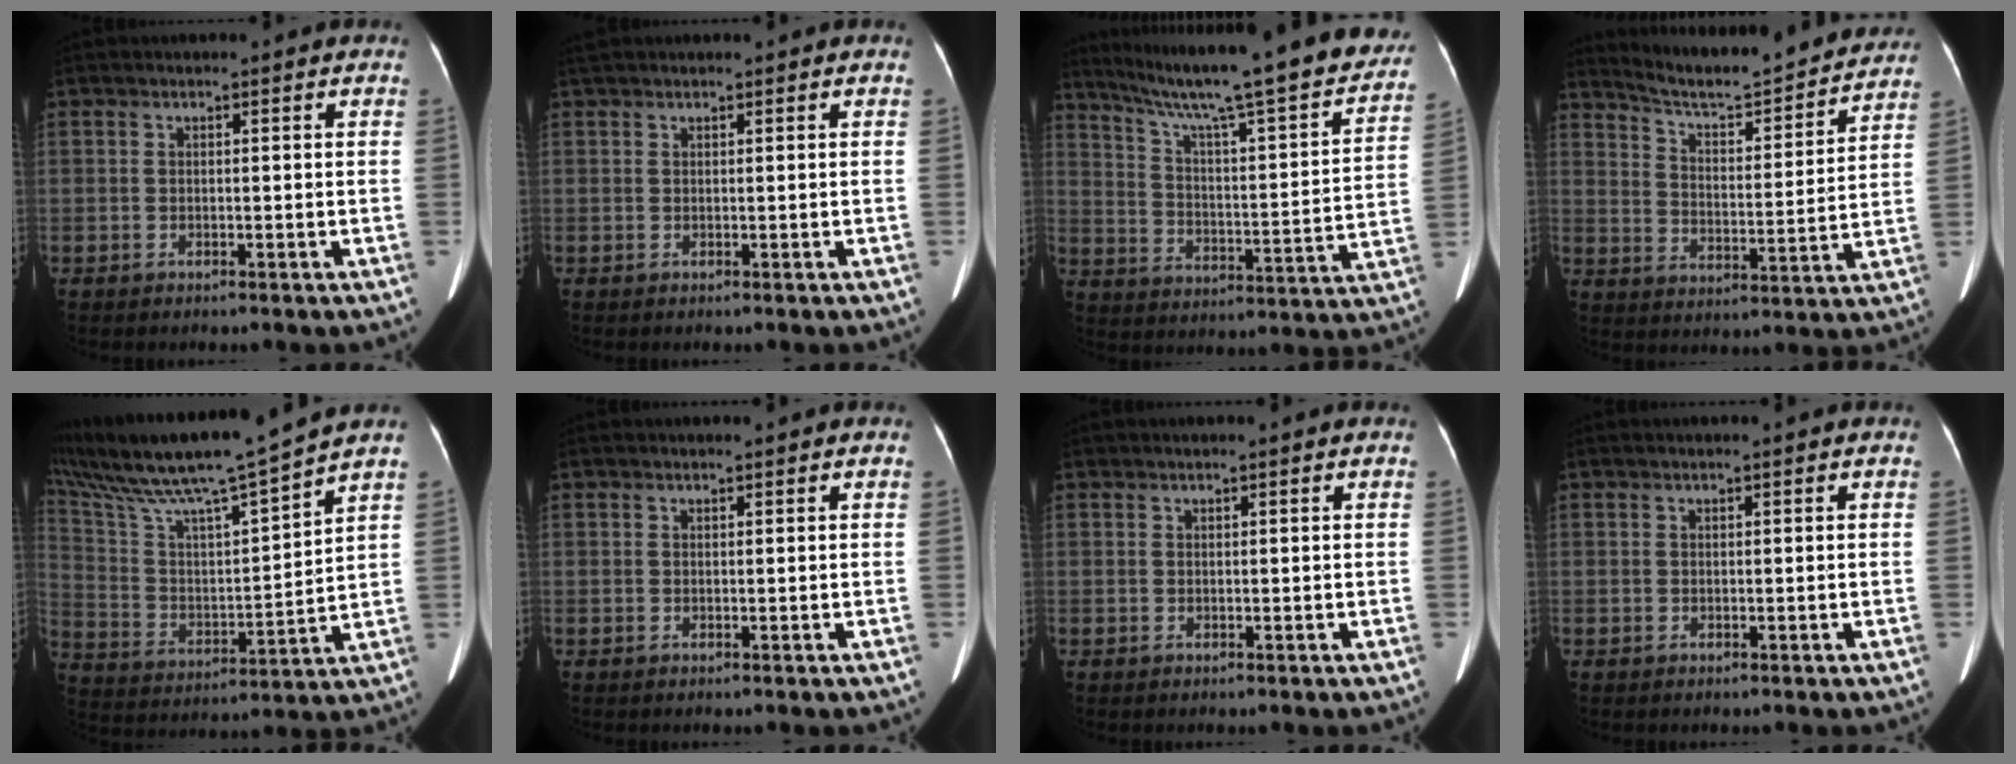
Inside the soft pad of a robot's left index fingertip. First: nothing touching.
{"total": 1.1, "force": [1.0, 0.2, 0.5], "torque": [-0.017, 0.027, 0.023]}
{"total": 29.3, "force": [24.9, 2.2, 15.2], "torque": [-0.240, -0.046, 0.331]}
{"total": 17.4, "force": [16.5, 1.8, 5.1], "torque": [-0.081, -0.018, 0.231]}
{"total": 19.7, "force": [16.9, -0.8, 10.1], "torque": [-0.196, 0.001, 0.297]}
{"total": 0.5, "force": [0.5, 0.0, 0.1], "torque": [-0.003, 0.003, 0.009]}
{"total": 0.6, "force": [0.5, 0.0, 0.2], "torque": [-0.005, 0.011, 0.013]}
{"total": 0.0}